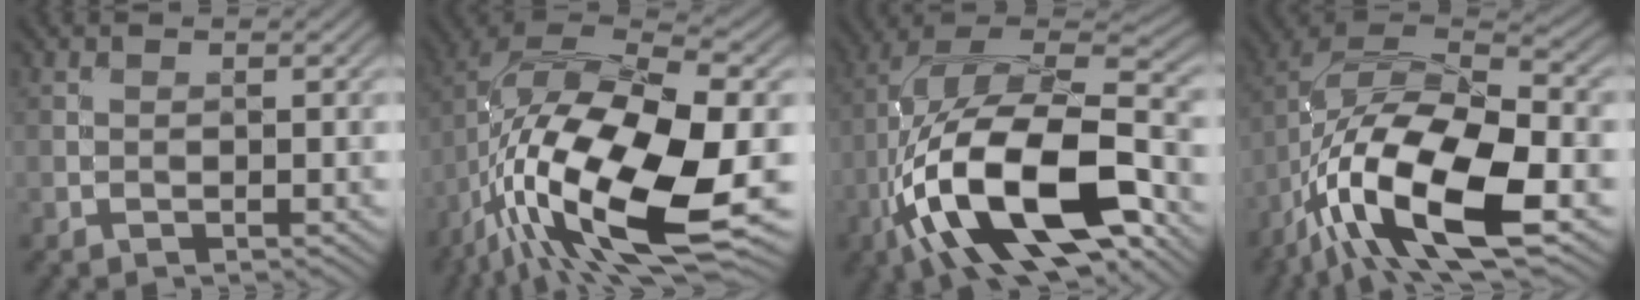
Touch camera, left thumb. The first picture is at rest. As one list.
[{"total": 19.1, "force": [-6.7, 7.3, 16.3], "torque": [-0.319, -0.024, -0.114]}, {"total": 18.5, "force": [-7.1, 7.9, 15.2], "torque": [-0.300, -0.004, -0.126]}, {"total": 16.9, "force": [-7.6, 6.6, 13.5], "torque": [-0.270, -0.015, -0.145]}]